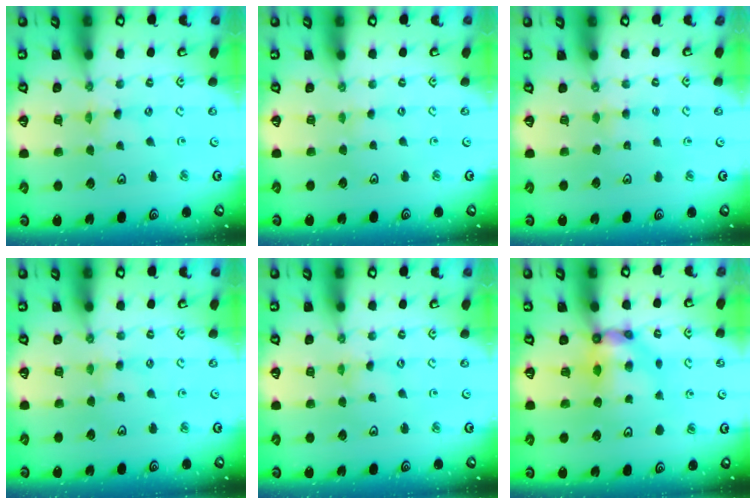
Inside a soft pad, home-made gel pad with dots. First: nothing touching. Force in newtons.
{"total": 1.9, "press": 1.9, "slide": 0.3}
{"total": 3.6, "press": 3.6, "slide": 0.5}
{"total": 2.0, "press": 1.9, "slide": 0.3}
{"total": 0.6, "press": 0.6, "slide": 0.2}
{"total": 7.7, "press": 7.7, "slide": 0.3}